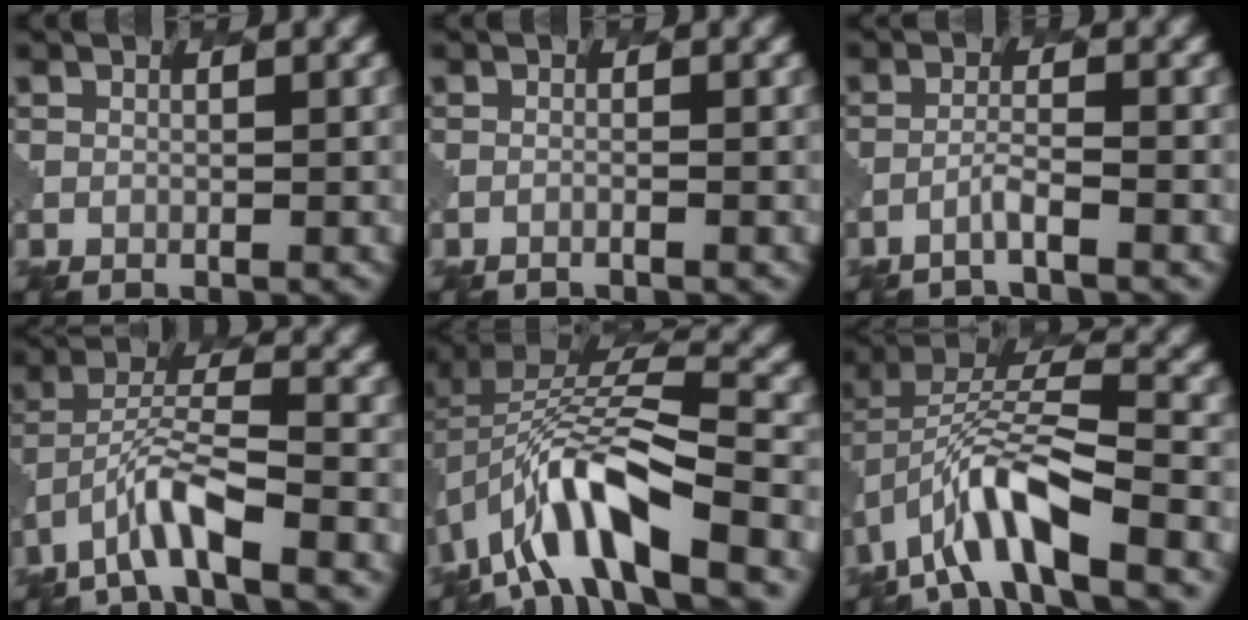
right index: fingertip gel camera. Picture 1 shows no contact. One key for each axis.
{"total": 0.6, "fx": -0.5, "fy": 0.1, "fz": 0.4, "tx": 0.001, "ty": -0.001, "tz": -0.016}
{"total": 1.6, "fx": -1.1, "fy": 0.0, "fz": 1.2, "tx": -0.018, "ty": 0.006, "tz": -0.032}
{"total": 5.5, "fx": -3.4, "fy": 1.3, "fz": 4.1, "tx": -0.080, "ty": 0.004, "tz": -0.066}
{"total": 10.8, "fx": -4.7, "fy": 4.1, "fz": 8.9, "tx": -0.150, "ty": 0.018, "tz": -0.086}
{"total": 9.6, "fx": -4.9, "fy": 3.1, "fz": 7.6, "tx": -0.139, "ty": 0.015, "tz": -0.092}